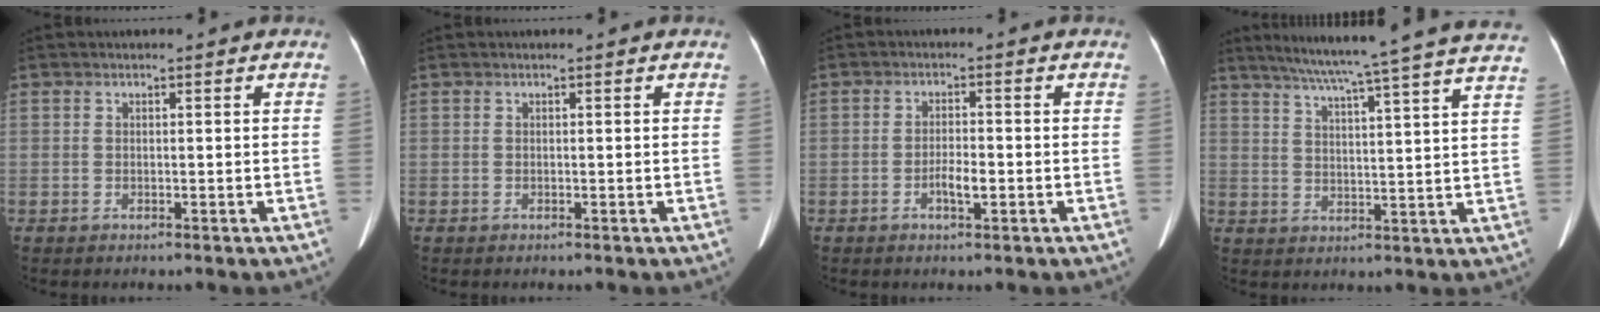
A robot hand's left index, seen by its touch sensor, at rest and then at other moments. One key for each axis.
{"total": 0.0}
{"total": 2.8, "fx": -1.1, "fy": 0.7, "fz": 2.5, "tx": -0.045, "ty": 0.002, "tz": -0.018}
{"total": 23.6, "fx": 20.6, "fy": -1.5, "fz": 11.5, "tx": -0.188, "ty": -0.023, "tz": 0.262}